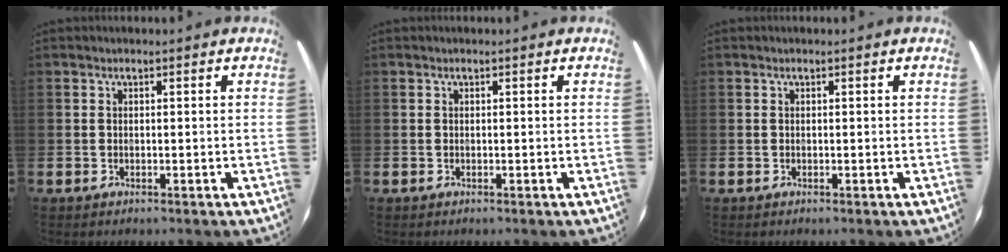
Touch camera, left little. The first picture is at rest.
{"total": 0.0}
{"total": 0.0}